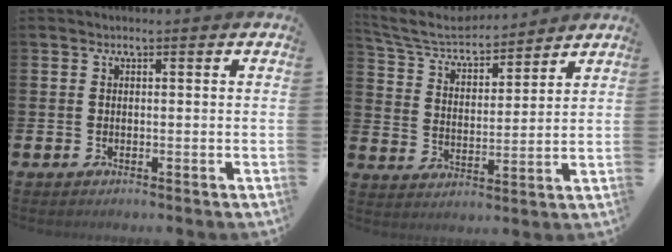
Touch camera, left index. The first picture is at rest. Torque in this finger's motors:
{"motor_torque": [0.79, -0.96, 0.06, 0.02]}